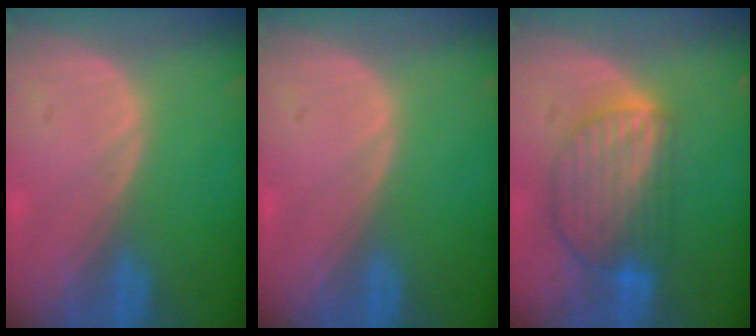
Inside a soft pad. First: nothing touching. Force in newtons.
{"total": 0.0}
{"total": 9.0, "press": 7.8, "slide": 4.4}